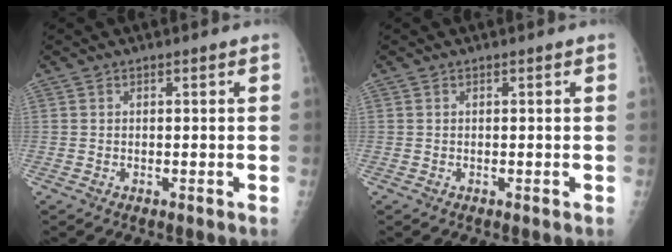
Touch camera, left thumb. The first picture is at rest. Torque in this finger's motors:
{"motor_torque": [0.00, 0.00, -0.01, -0.01, 0.00]}